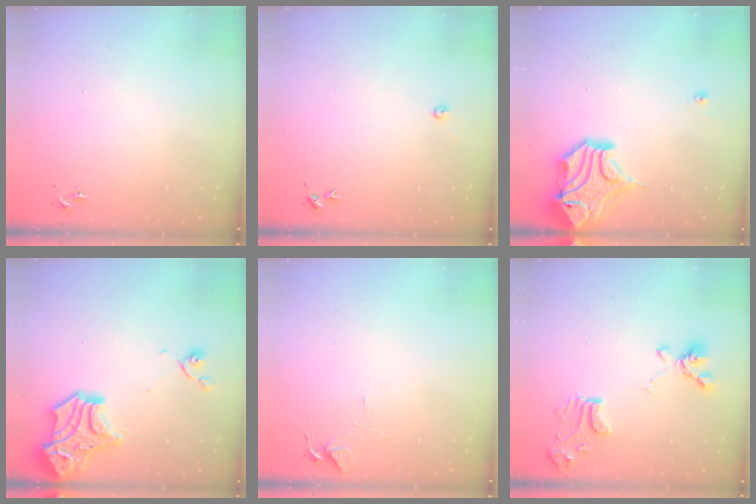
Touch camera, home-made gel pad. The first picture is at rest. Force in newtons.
{"total": 3.0, "press": 3.0, "slide": 0.4}
{"total": 18.1, "press": 17.9, "slide": 2.5}
{"total": 17.6, "press": 17.4, "slide": 2.2}
{"total": 6.0, "press": 5.9, "slide": 0.6}
{"total": 14.3, "press": 14.2, "slide": 1.7}